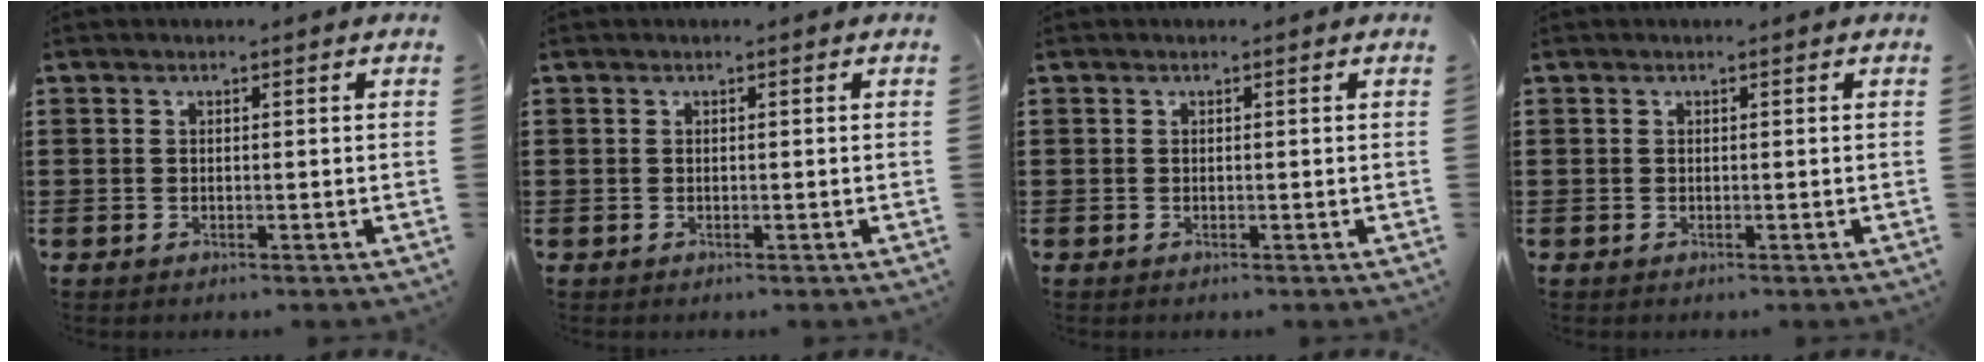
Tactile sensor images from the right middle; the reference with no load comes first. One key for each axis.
{"total": 0.0}
{"total": 0.0}
{"total": 0.0}